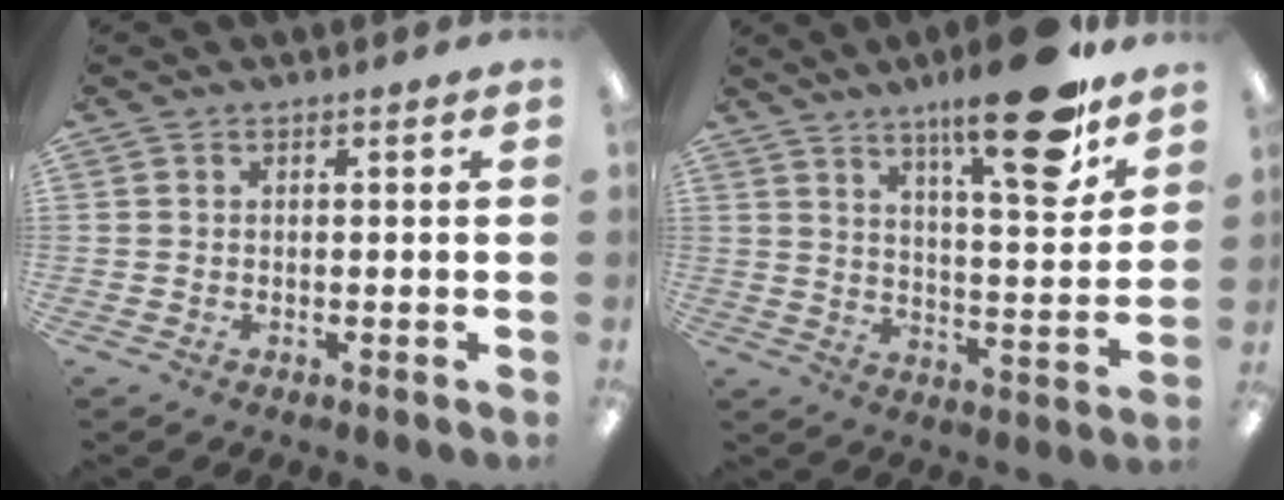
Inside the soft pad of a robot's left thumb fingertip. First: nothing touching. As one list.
[{"total": 19.5, "force": [13.6, 4.7, 13.1], "torque": [-0.187, -0.086, 0.211]}]